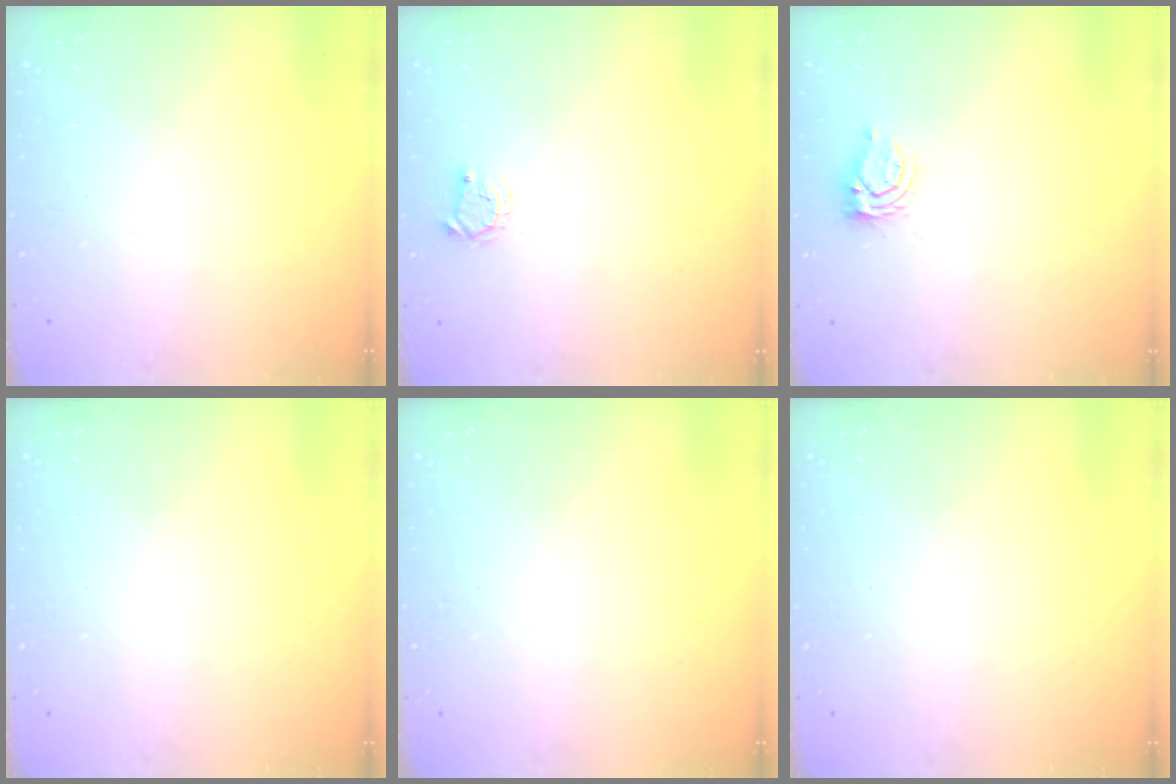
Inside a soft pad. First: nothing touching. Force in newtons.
{"total": 3.6, "press": 3.5, "slide": 0.4}
{"total": 5.3, "press": 5.3, "slide": 0.7}
{"total": 0.0}
{"total": 0.0}
{"total": 0.0}